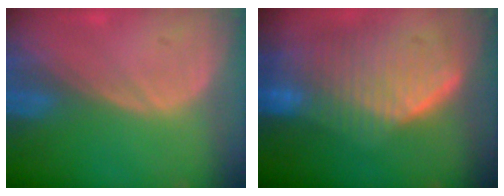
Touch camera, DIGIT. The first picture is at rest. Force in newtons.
{"total": 10.3, "press": 9.1, "slide": 4.8}